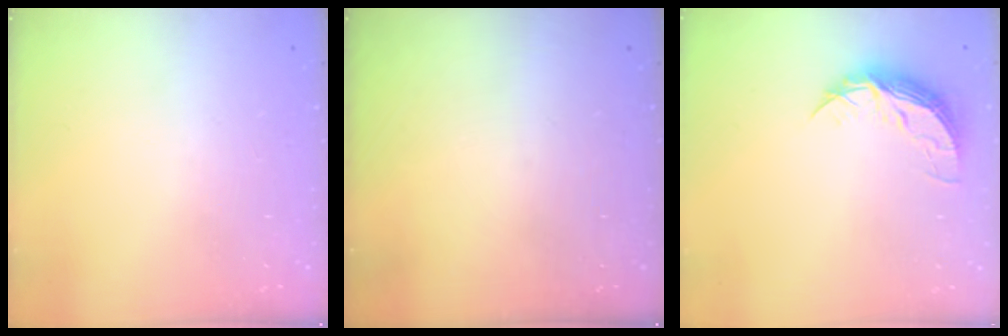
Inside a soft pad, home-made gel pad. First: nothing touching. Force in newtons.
{"total": 0.0}
{"total": 7.9, "press": 7.8, "slide": 0.6}